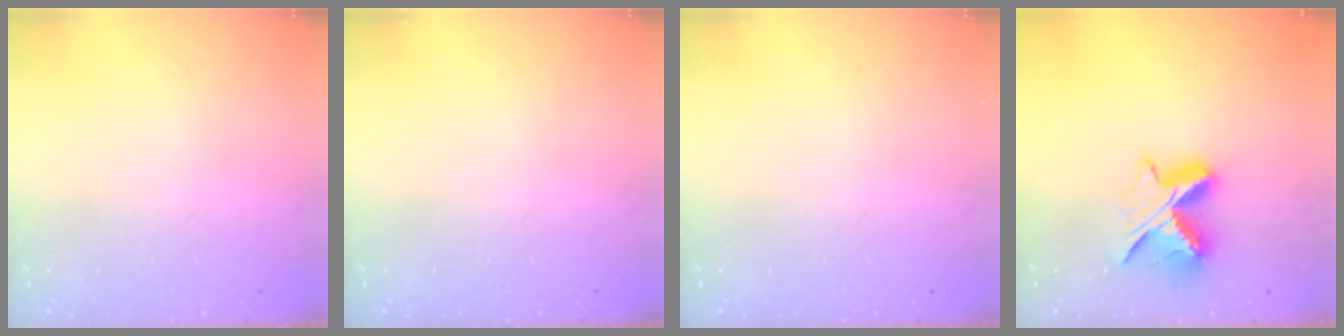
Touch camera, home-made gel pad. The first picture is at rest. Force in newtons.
{"total": 0.0}
{"total": 0.0}
{"total": 10.3, "press": 10.3, "slide": 0.7}